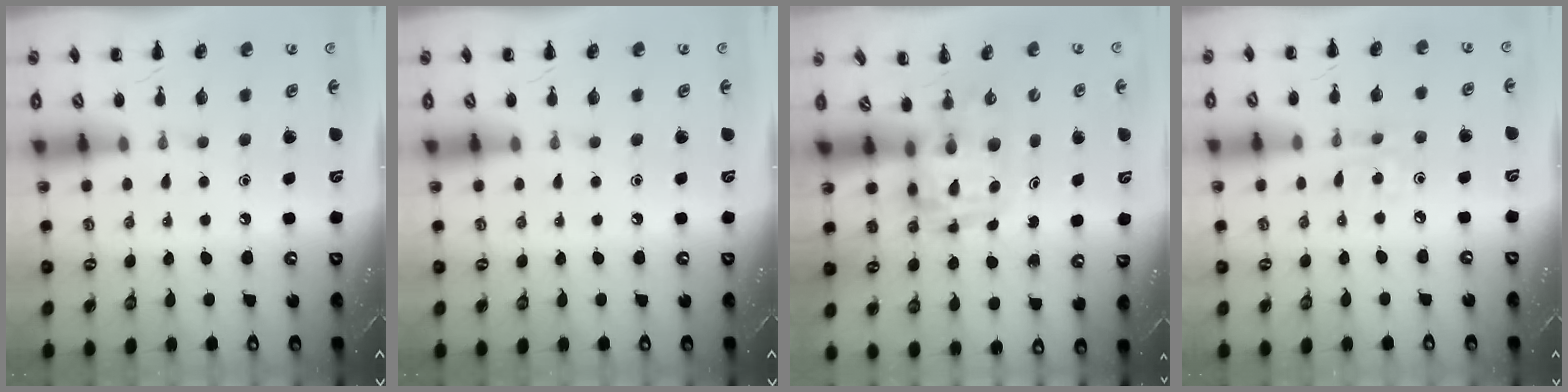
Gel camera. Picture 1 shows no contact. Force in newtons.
{"total": 0.0}
{"total": 3.4, "press": 3.4, "slide": 0.6}
{"total": 2.6, "press": 2.5, "slide": 0.8}